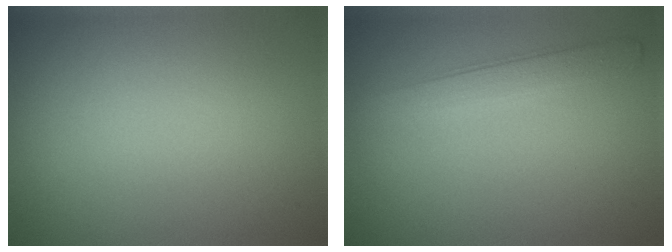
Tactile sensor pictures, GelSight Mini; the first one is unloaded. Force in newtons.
{"total": 2.5, "press": 2.4, "slide": 0.1}